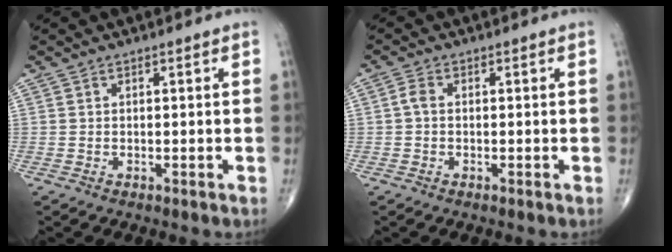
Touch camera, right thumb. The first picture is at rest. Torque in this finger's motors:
{"motor_torque": [-0.11, 0.11, 0.05, -0.15, 0.03]}